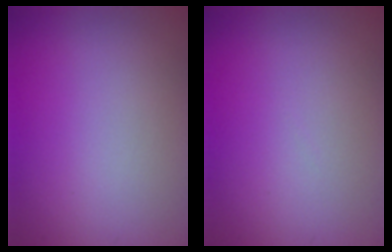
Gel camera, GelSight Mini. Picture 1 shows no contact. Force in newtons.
{"total": 0.0}